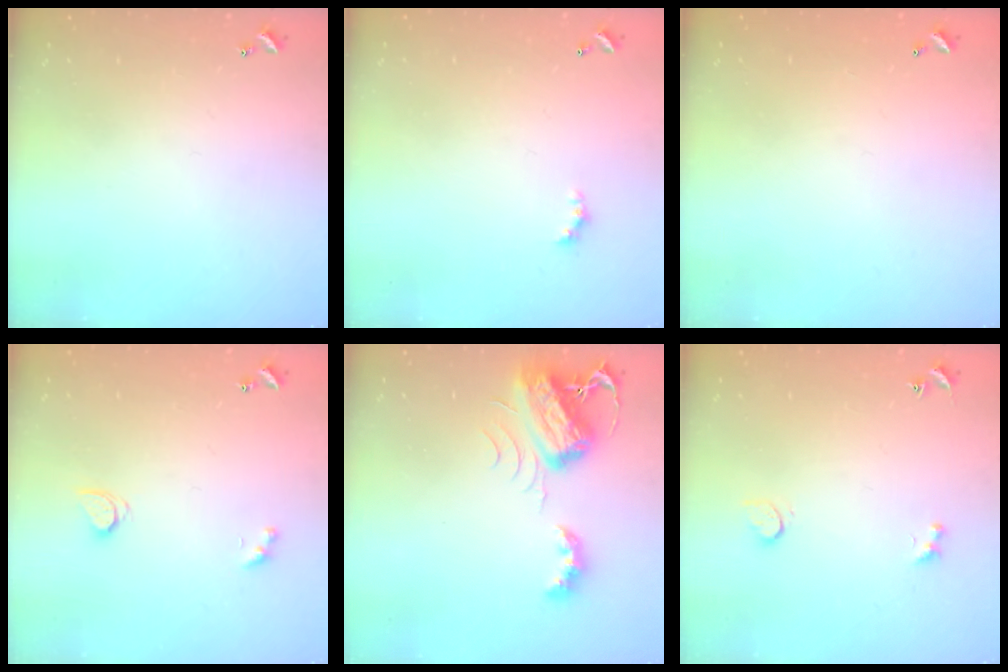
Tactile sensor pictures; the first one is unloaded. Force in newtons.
{"total": 1.3, "press": 1.2, "slide": 0.4}
{"total": 2.9, "press": 2.9, "slide": 0.1}
{"total": 2.6, "press": 2.6, "slide": 0.5}
{"total": 7.4, "press": 7.3, "slide": 0.9}
{"total": 2.6, "press": 2.3, "slide": 1.2}